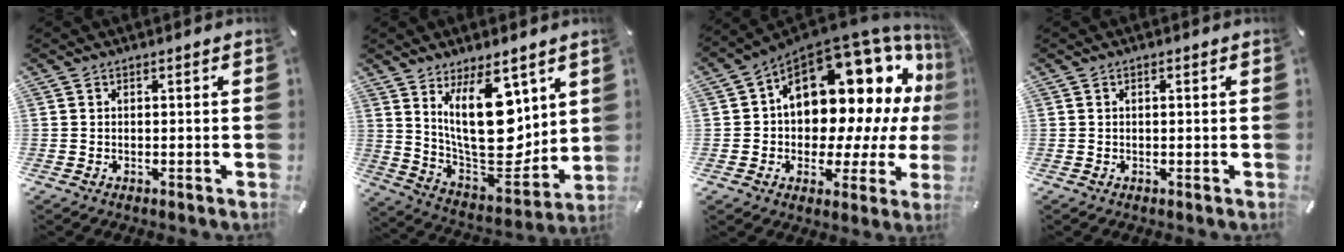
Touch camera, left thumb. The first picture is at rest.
{"total": 22.6, "force": [8.1, 11.2, 18.0], "torque": [-0.335, -0.070, 0.142]}
{"total": 18.9, "force": [7.1, 11.6, 13.1], "torque": [-0.180, -0.076, 0.122]}
{"total": 0.6, "force": [0.1, 0.2, 0.6], "torque": [-0.011, 0.002, 0.000]}